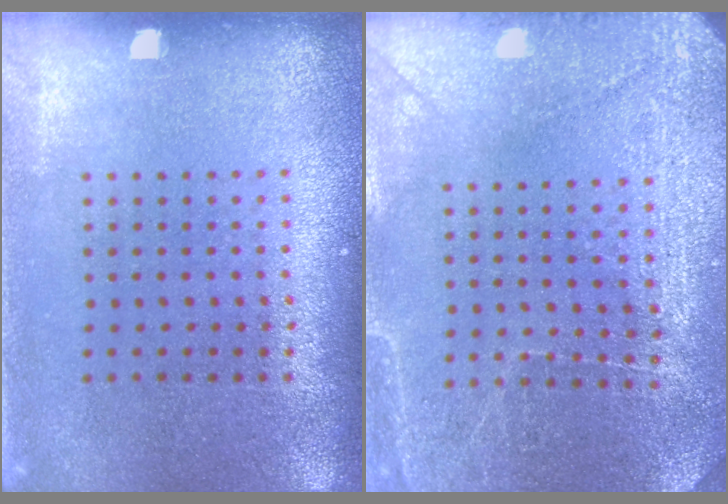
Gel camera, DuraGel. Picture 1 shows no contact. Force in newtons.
{"total": 2.9, "press": 2.9, "slide": 0.3}